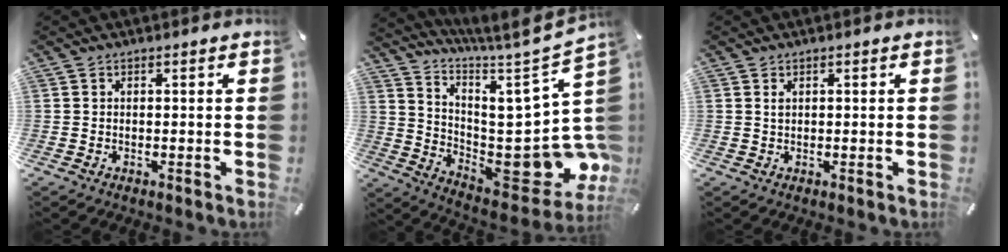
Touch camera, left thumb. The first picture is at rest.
{"total": 16.2, "force": [-1.3, 7.3, 14.4], "torque": [-0.145, -0.053, -0.024]}
{"total": 0.9, "force": [0.3, 0.3, 0.8], "torque": [-0.015, 0.000, 0.004]}